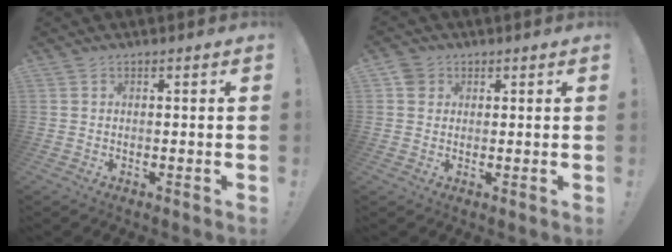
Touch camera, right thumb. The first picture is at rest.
{"total": 3.7, "force": [1.5, 3.2, 1.1], "torque": [-0.015, 0.002, 0.028]}